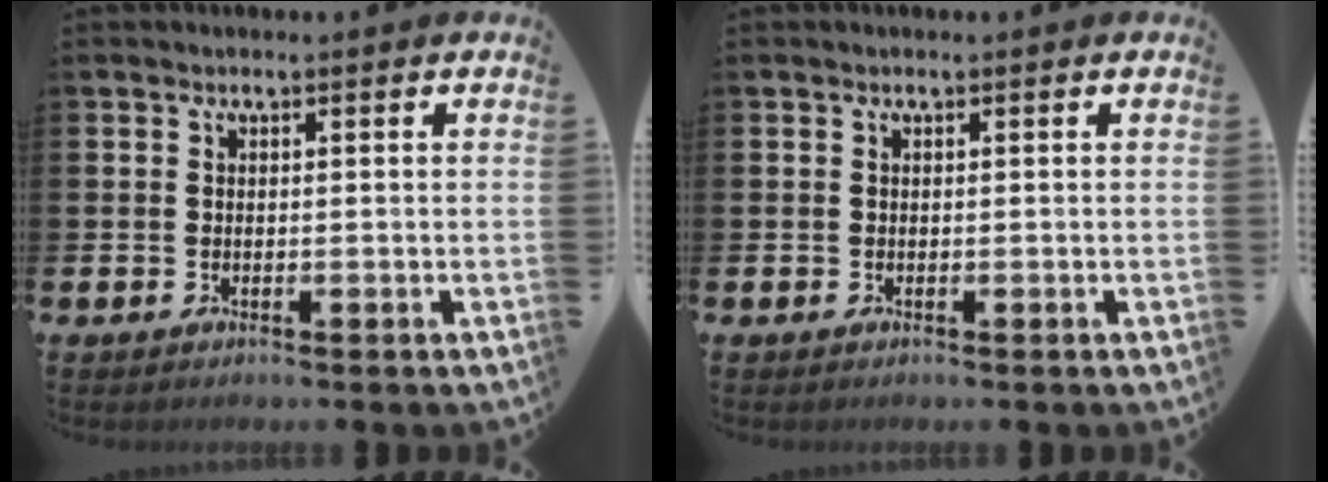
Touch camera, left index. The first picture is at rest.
{"total": 0.0}